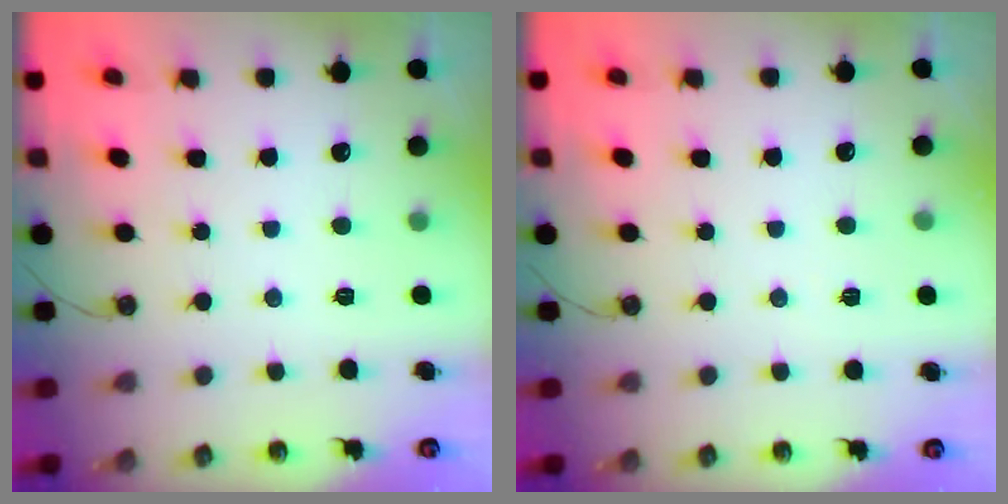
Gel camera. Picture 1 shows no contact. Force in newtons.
{"total": 2.2, "press": 1.9, "slide": 1.1}